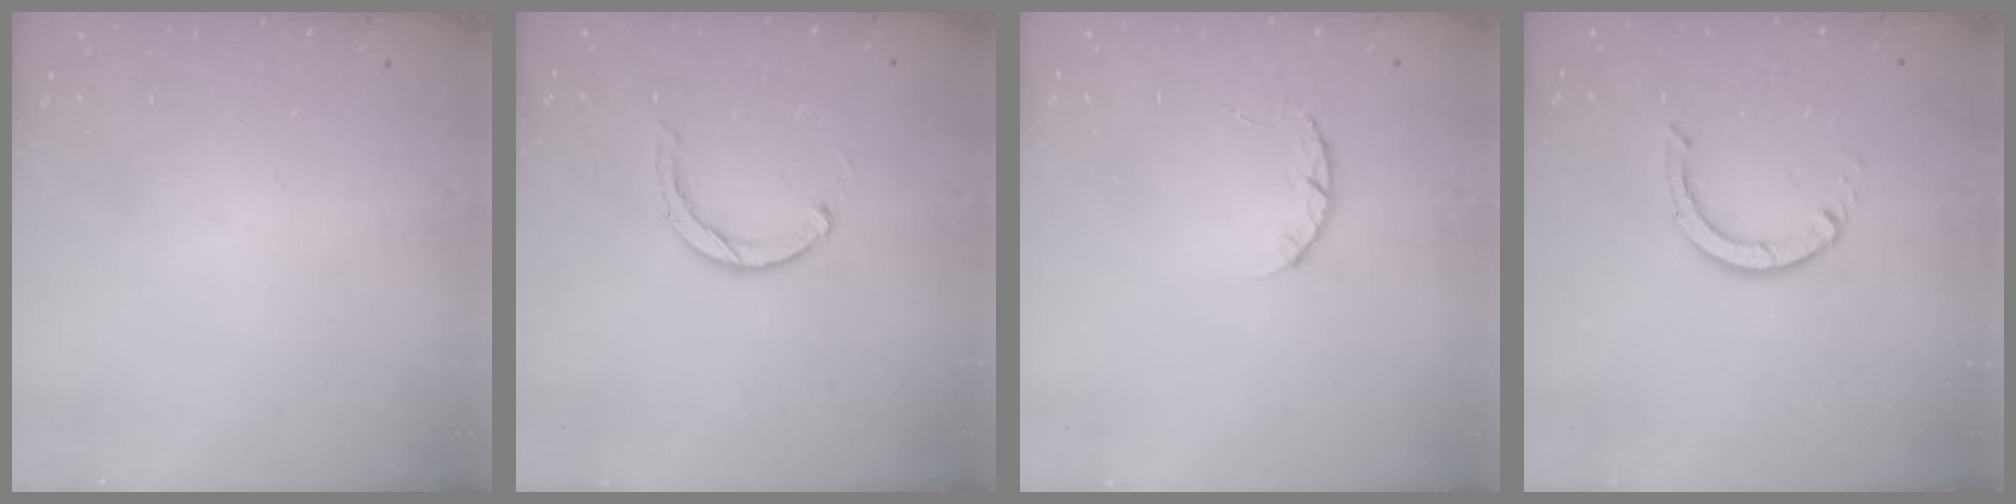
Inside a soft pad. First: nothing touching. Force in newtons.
{"total": 3.5, "press": 3.4, "slide": 0.6}
{"total": 3.4, "press": 3.4, "slide": 0.5}
{"total": 3.9, "press": 3.8, "slide": 0.3}